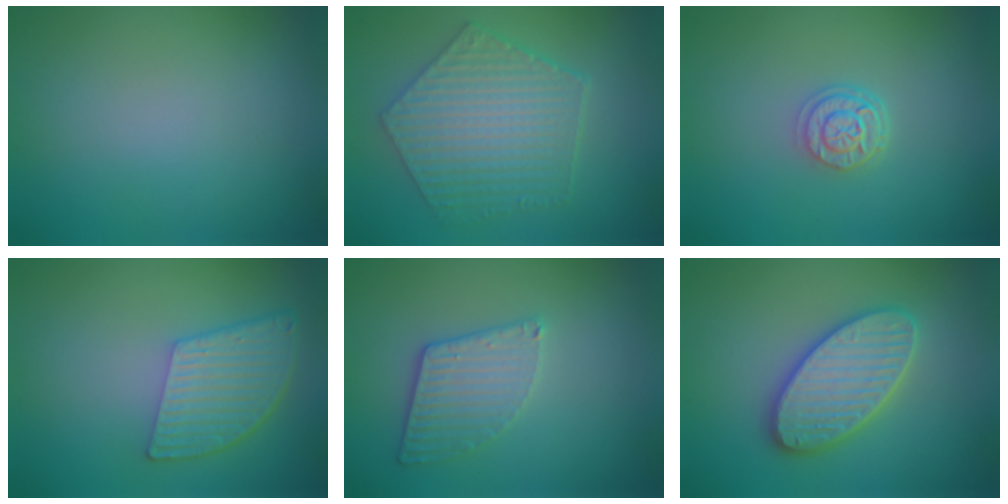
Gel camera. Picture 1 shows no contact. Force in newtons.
{"total": 6.5, "press": 5.0, "slide": 4.1}
{"total": 2.7, "press": 2.2, "slide": 1.5}
{"total": 5.6, "press": 4.1, "slide": 3.8}
{"total": 3.2, "press": 3.0, "slide": 0.9}
{"total": 5.8, "press": 5.7, "slide": 0.6}